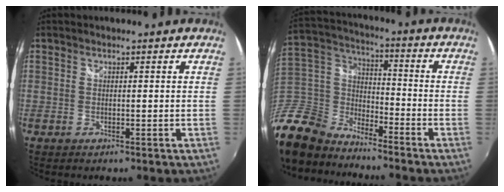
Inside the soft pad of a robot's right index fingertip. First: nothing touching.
{"total": 16.8, "force": [-13.1, 9.0, 5.6], "torque": [-0.172, 0.015, -0.260]}